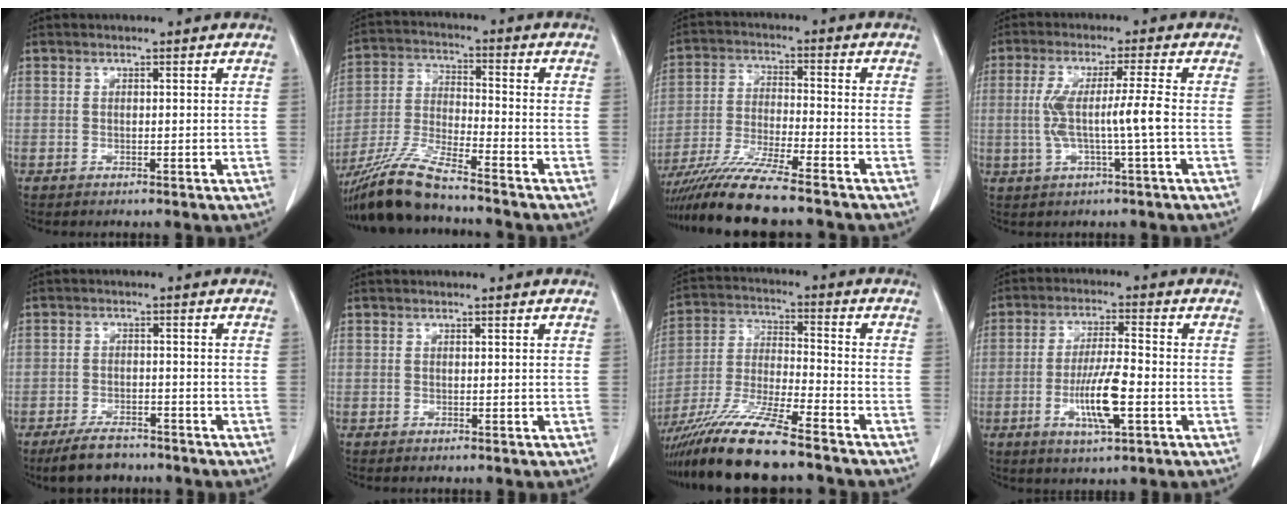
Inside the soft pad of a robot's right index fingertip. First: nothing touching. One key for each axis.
{"total": 11.5, "fx": -10.0, "fy": 0.1, "fz": 5.7, "tx": -0.118, "ty": -0.019, "tz": -0.192}
{"total": 12.3, "fx": -10.1, "fy": -0.5, "fz": 6.9, "tx": -0.124, "ty": -0.028, "tz": -0.176}
{"total": 7.1, "fx": -0.7, "fy": -0.6, "fz": 7.1, "tx": -0.143, "ty": 0.009, "tz": -0.010}
{"total": 5.6, "fx": -4.6, "fy": 2.1, "fz": 2.3, "tx": -0.046, "ty": -0.005, "tz": -0.076}
{"total": 0.0}
{"total": 15.7, "fx": -12.2, "fy": 0.6, "fz": 9.9, "tx": -0.209, "ty": -0.032, "tz": -0.223}
{"total": 8.6, "fx": -2.6, "fy": 1.1, "fz": 8.1, "tx": -0.154, "ty": -0.006, "tz": -0.047}